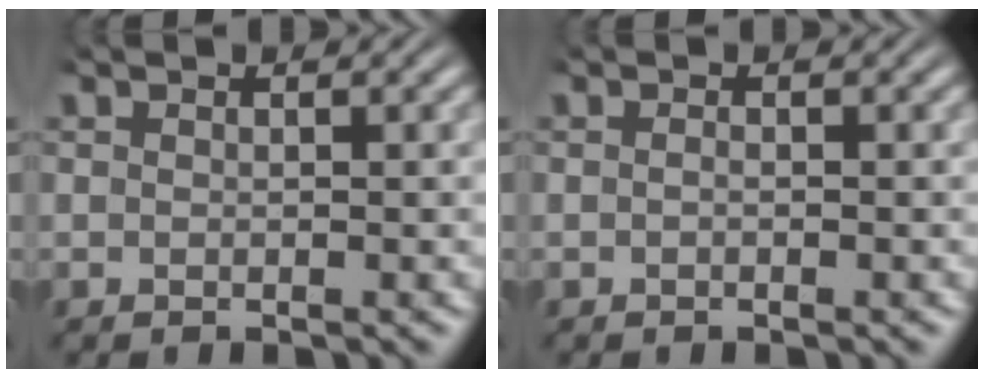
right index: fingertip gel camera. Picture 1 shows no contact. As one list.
[{"total": 0.5, "force": [-0.3, 0.2, 0.4], "torque": [-0.009, -0.002, -0.005]}]